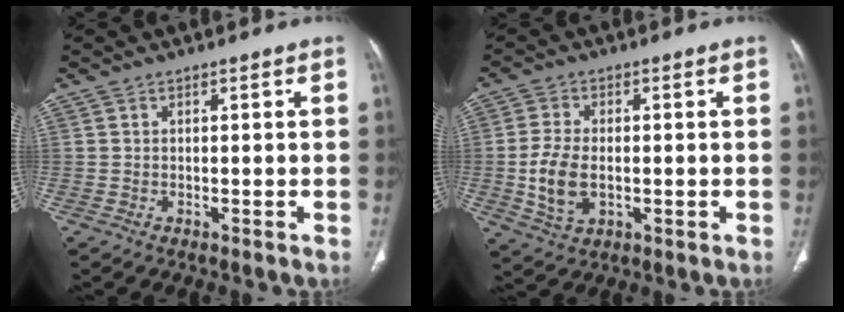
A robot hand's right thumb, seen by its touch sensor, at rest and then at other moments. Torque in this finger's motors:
{"motor_torque": [-0.29, 0.49, 0.61, 0.40, 0.20]}